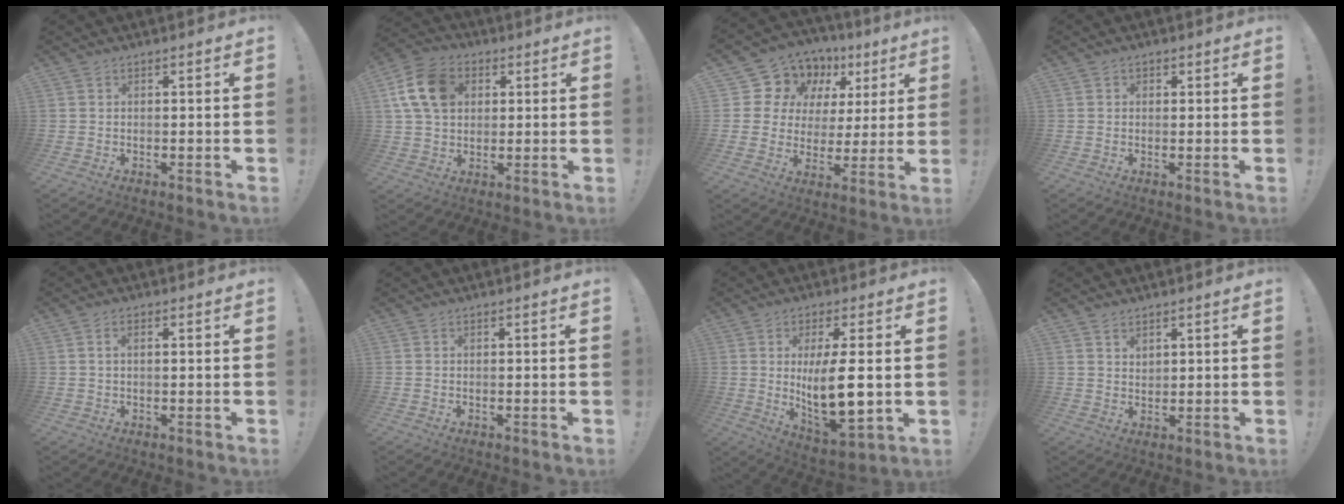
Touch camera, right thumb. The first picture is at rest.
{"total": 13.9, "force": [4.1, 10.6, 8.0], "torque": [-0.138, 0.003, 0.086]}
{"total": 11.7, "force": [7.0, 8.9, 3.1], "torque": [-0.058, -0.055, 0.144]}
{"total": 1.0, "force": [0.4, 0.9, 0.3], "torque": [0.010, -0.003, 0.004]}
{"total": 1.5, "force": [0.4, 0.7, 1.3], "torque": [-0.021, 0.000, 0.004]}
{"total": 0.0}
{"total": 13.8, "force": [1.3, 5.1, 12.8], "torque": [-0.225, -0.025, 0.017]}
{"total": 2.5, "force": [2.1, 1.2, 0.6], "torque": [0.008, -0.021, 0.034]}